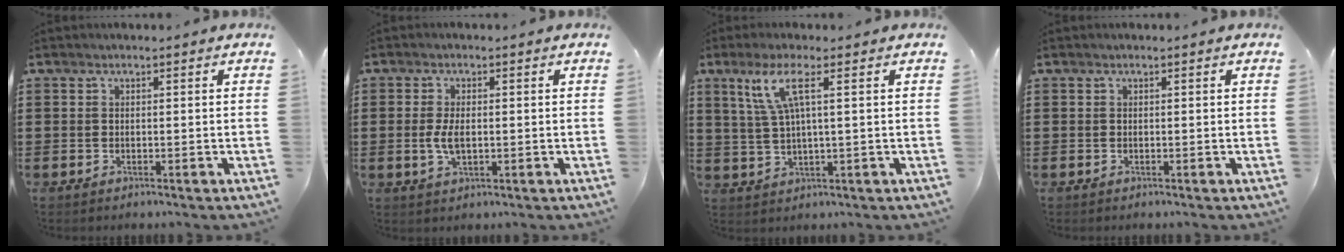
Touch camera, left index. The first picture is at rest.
{"total": 3.8, "force": [-0.1, 1.7, 3.3], "torque": [-0.079, -0.001, -0.008]}
{"total": 6.4, "force": [2.4, 0.6, 5.9], "torque": [-0.129, -0.002, 0.036]}
{"total": 0.0}